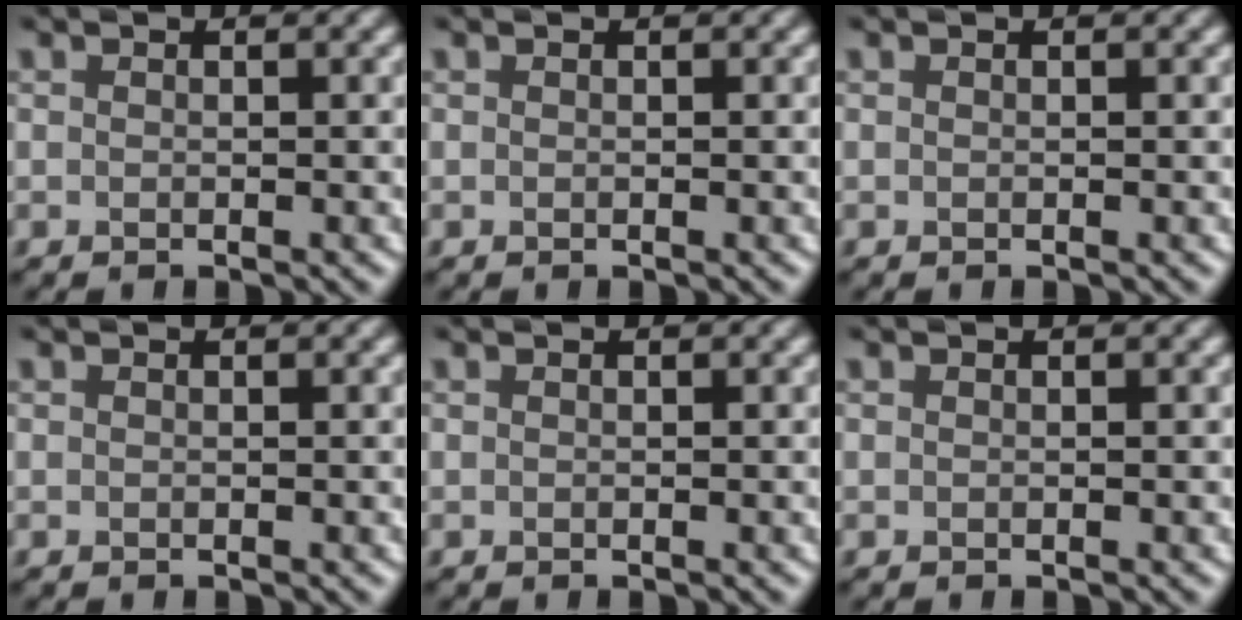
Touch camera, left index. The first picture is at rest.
{"total": 0.0}
{"total": 0.0}
{"total": 0.0}
{"total": 0.0}
{"total": 0.0}